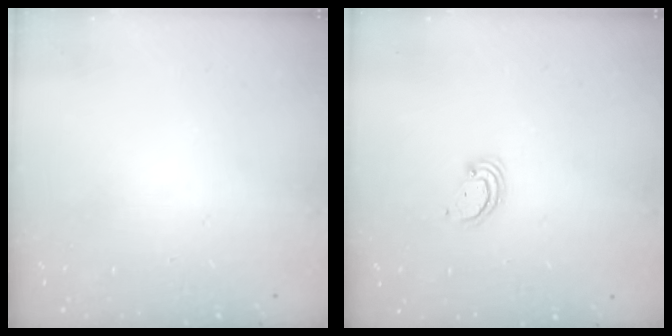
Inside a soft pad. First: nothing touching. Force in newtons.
{"total": 2.3, "press": 2.3, "slide": 0.2}